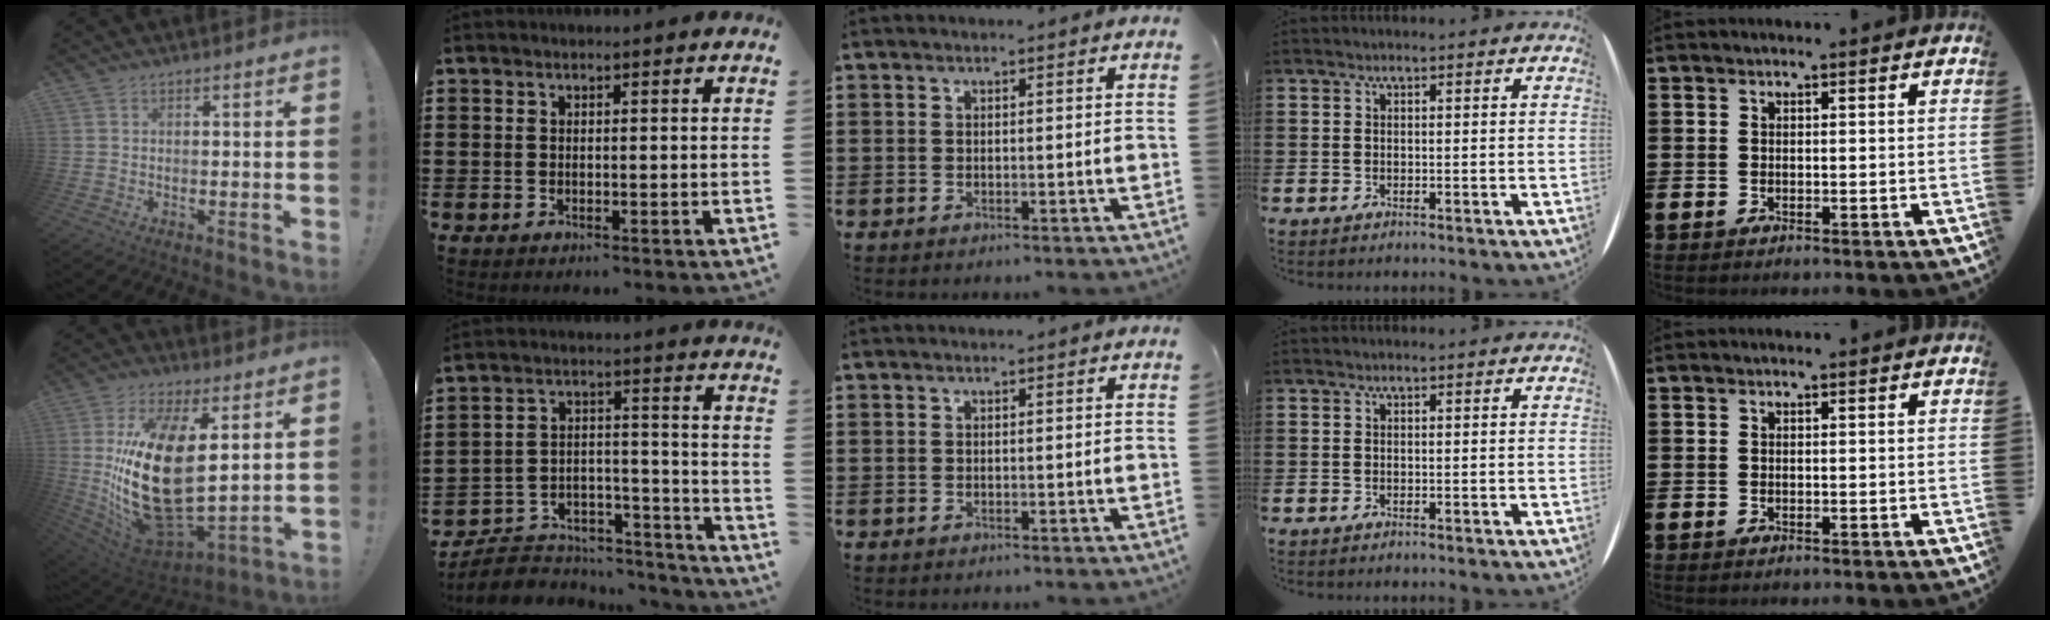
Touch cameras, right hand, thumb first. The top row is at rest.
{"thumb": {"total": 26.4, "force": [4.5, 13.0, 22.5], "torque": [-0.454, -0.049, 0.096]}, "index": {"total": 6.5, "force": [-5.8, 2.6, 1.4], "torque": [-0.035, 0.011, -0.115]}}